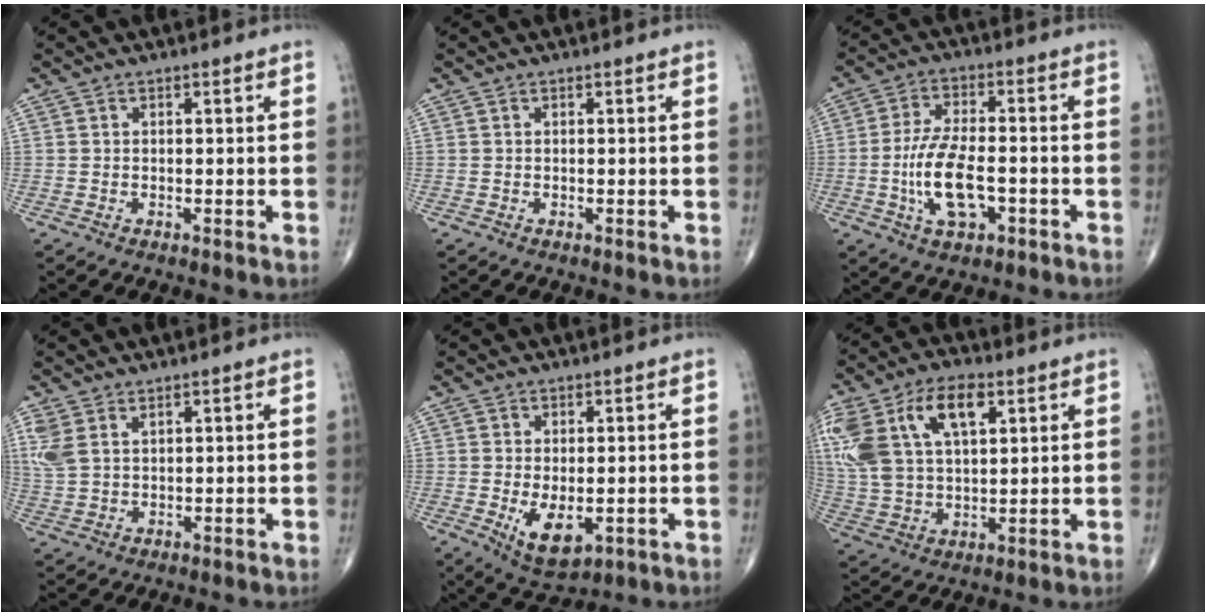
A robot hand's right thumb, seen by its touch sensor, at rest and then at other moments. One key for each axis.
{"total": 0.0}
{"total": 11.0, "fx": -2.7, "fy": 5.1, "fz": 9.4, "tx": -0.182, "ty": 0.011, "tz": -0.050}
{"total": 4.7, "fx": 2.6, "fy": 2.3, "fz": 3.2, "tx": -0.082, "ty": -0.003, "tz": 0.062}
{"total": 7.1, "fx": -1.4, "fy": 3.8, "fz": 5.8, "tx": -0.090, "ty": -0.016, "tz": -0.010}
{"total": 21.2, "fx": 8.4, "fy": 11.7, "fz": 15.6, "tx": -0.341, "ty": 0.015, "tz": 0.158}